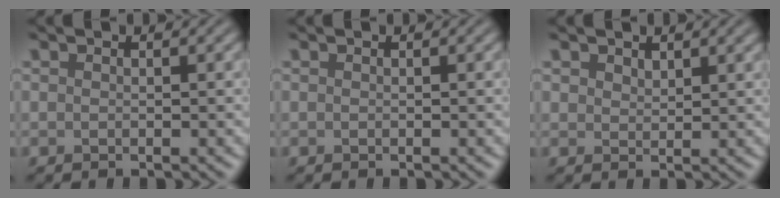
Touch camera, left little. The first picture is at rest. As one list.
[{"total": 0.0}, {"total": 1.3, "force": [0.9, 0.7, 0.5], "torque": [-0.015, -0.002, 0.016]}]